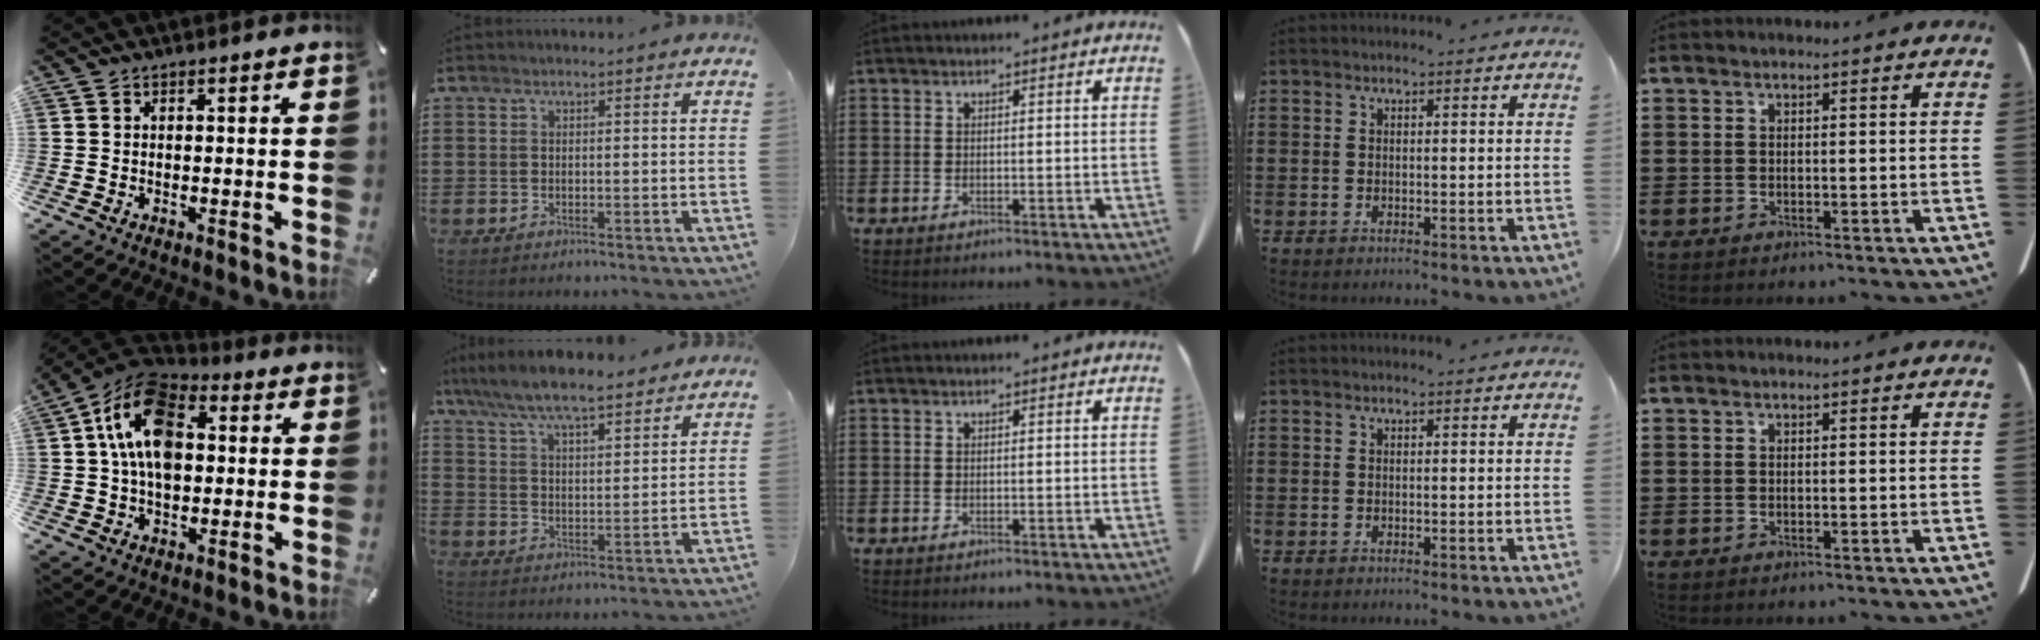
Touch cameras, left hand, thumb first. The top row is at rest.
{"thumb": {"total": 15.2, "force": [2.8, 10.4, 10.8], "torque": [-0.215, 0.002, 0.047]}, "index": {"total": 7.2, "force": [6.5, 0.7, 2.9], "torque": [-0.081, -0.028, 0.115]}}